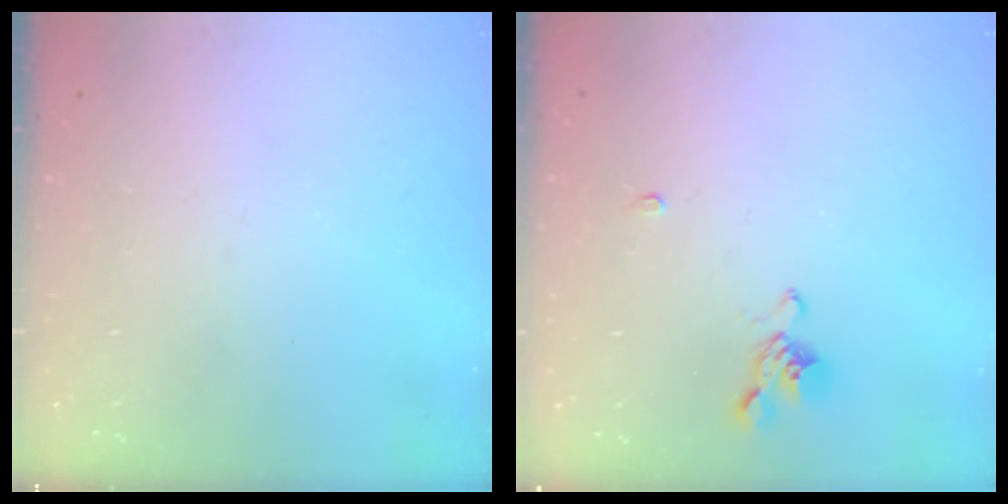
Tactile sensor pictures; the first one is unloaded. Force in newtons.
{"total": 1.7, "press": 1.5, "slide": 0.9}